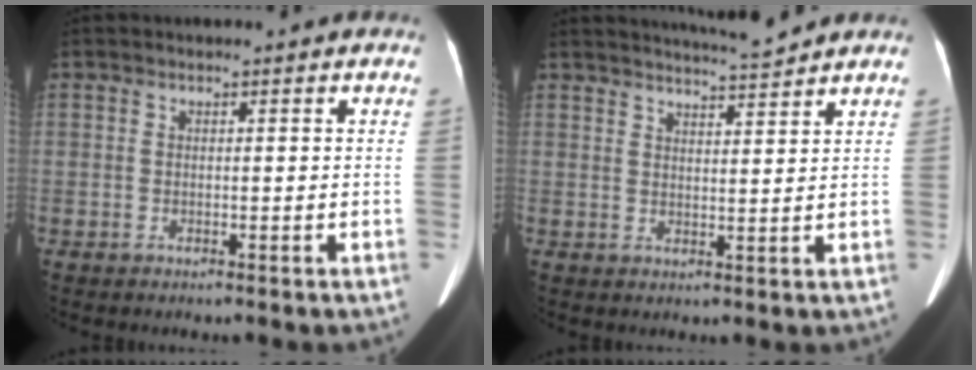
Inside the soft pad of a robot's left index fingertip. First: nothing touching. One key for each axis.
{"total": 5.0, "fx": 4.9, "fy": -0.7, "fz": 1.1, "tx": -0.022, "ty": -0.001, "tz": 0.073}